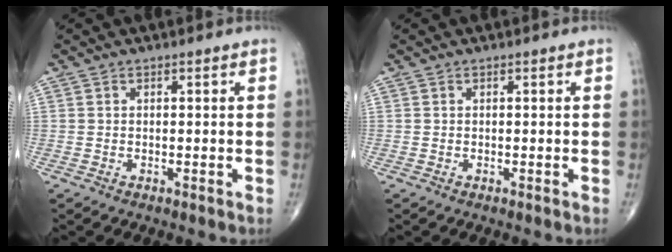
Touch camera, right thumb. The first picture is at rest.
{"total": 0.0}